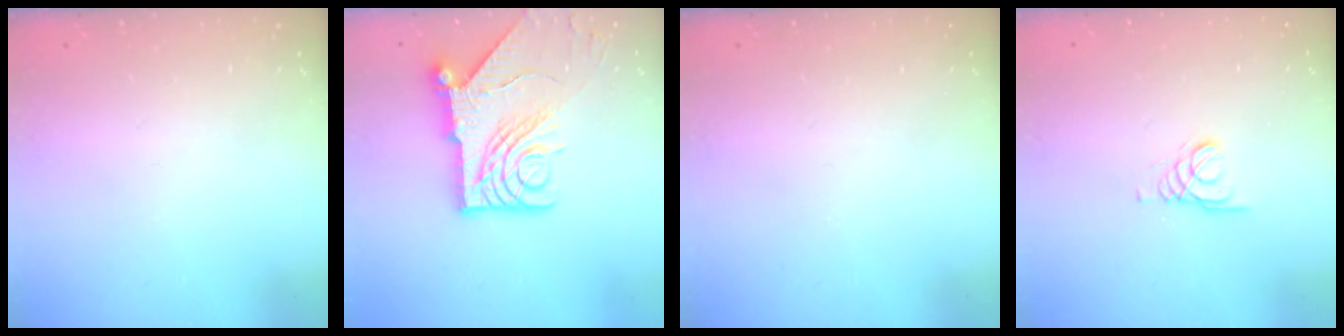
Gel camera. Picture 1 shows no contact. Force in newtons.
{"total": 15.2, "press": 15.1, "slide": 1.8}
{"total": 0.0}
{"total": 1.5, "press": 1.4, "slide": 0.1}